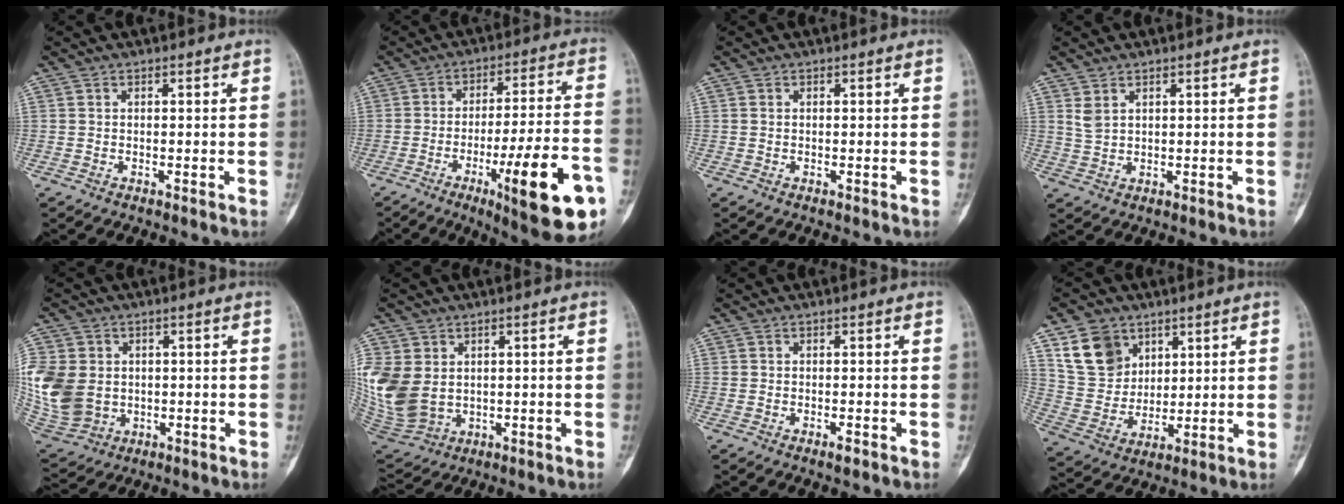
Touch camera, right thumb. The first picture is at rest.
{"total": 20.1, "force": [-8.4, 3.7, 17.9], "torque": [-0.244, 0.024, -0.116]}
{"total": 0.0}
{"total": 2.7, "force": [1.6, 1.5, 1.6], "torque": [-0.033, -0.005, 0.042]}
{"total": 17.8, "force": [0.2, 14.6, 10.2], "torque": [-0.251, 0.004, 0.027]}
{"total": 13.6, "force": [1.5, 10.6, 8.4], "torque": [-0.192, -0.009, 0.056]}
{"total": 0.9, "force": [-0.6, 0.2, 0.7], "torque": [-0.010, -0.001, -0.011]}
{"total": 11.8, "force": [6.3, 9.0, 4.5], "torque": [-0.063, -0.026, 0.132]}